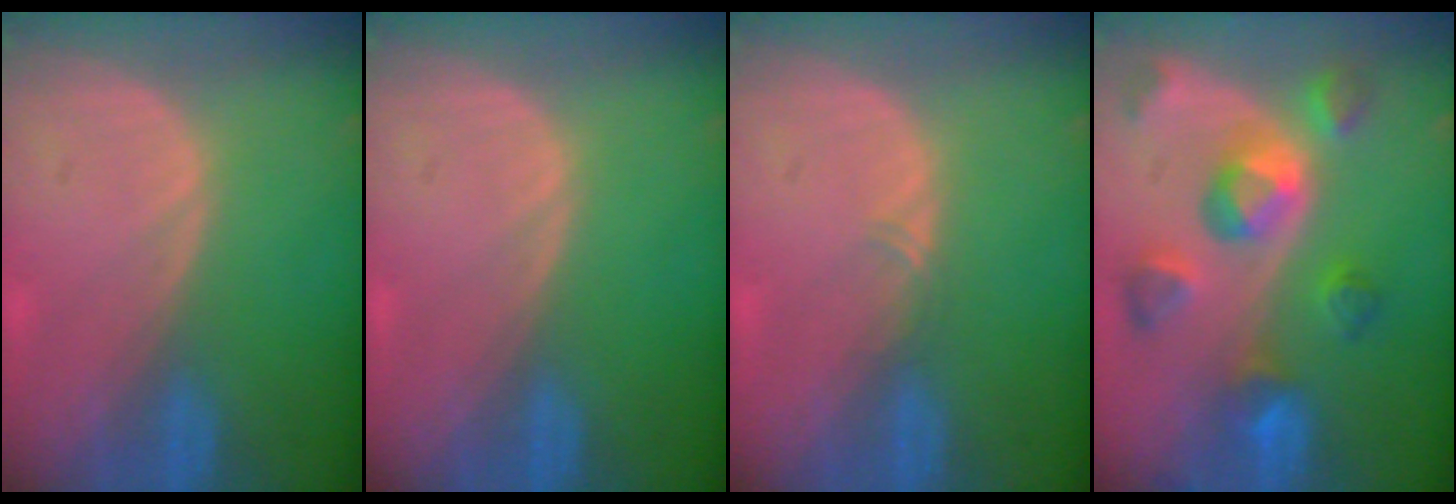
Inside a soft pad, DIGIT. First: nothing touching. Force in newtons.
{"total": 0.0}
{"total": 0.8, "press": 0.7, "slide": 0.4}
{"total": 9.9, "press": 8.8, "slide": 4.6}